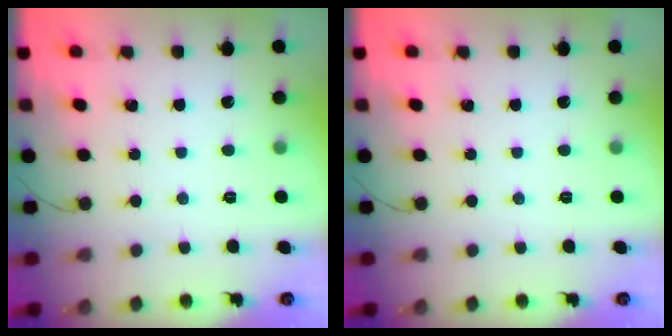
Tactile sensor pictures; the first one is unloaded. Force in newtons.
{"total": 0.0}